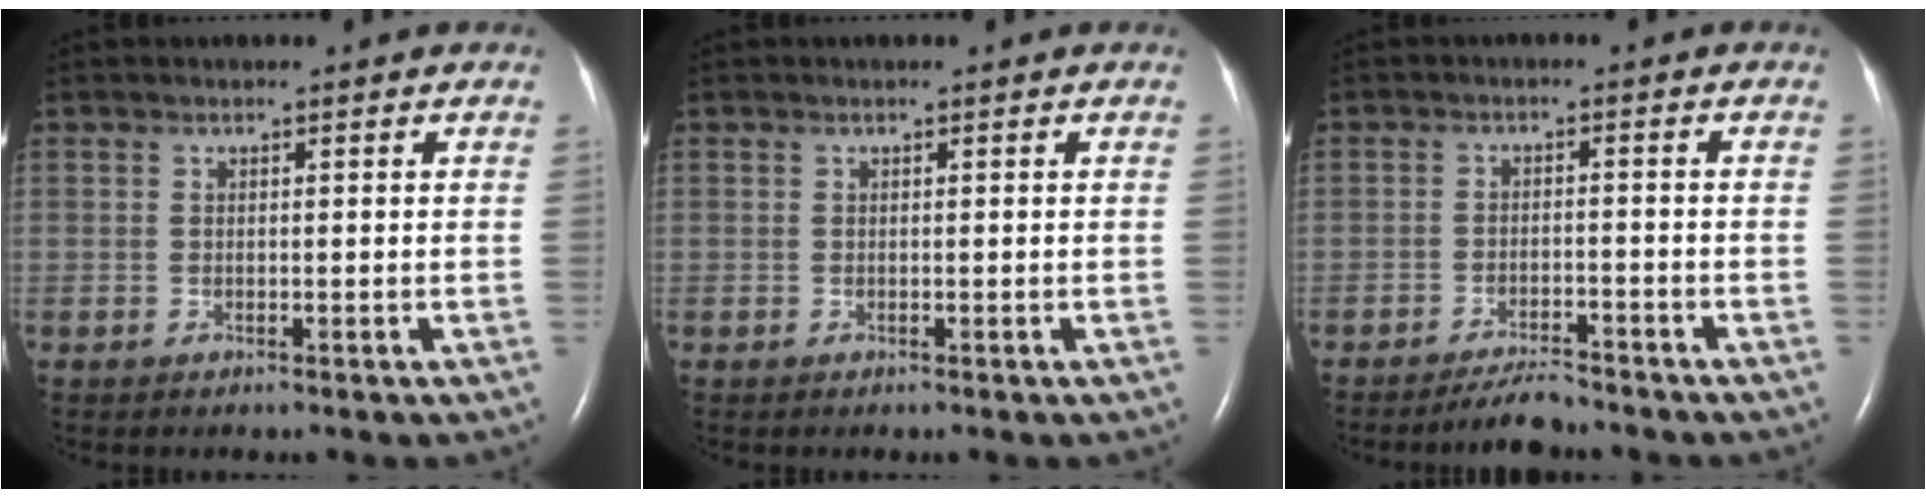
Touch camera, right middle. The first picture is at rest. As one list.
[{"total": 0.0}, {"total": 4.0, "force": [-3.8, 0.5, 1.3], "torque": [-0.027, -0.013, -0.065]}]